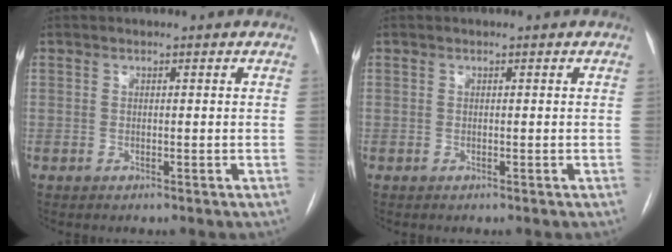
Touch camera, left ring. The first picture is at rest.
{"total": 0.0}